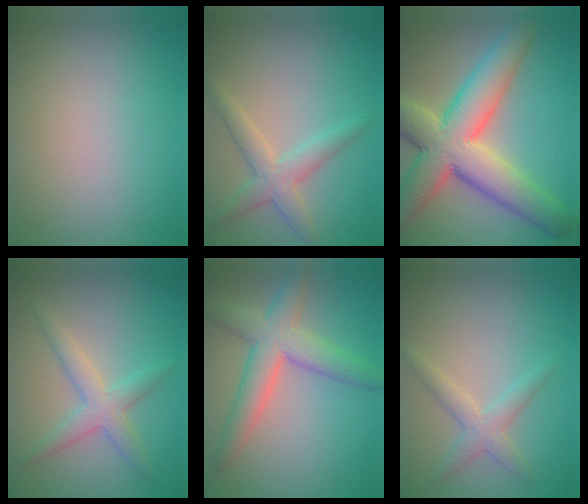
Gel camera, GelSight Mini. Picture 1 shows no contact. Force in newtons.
{"total": 3.1, "press": 3.1, "slide": 0.0}
{"total": 10.7, "press": 10.7, "slide": 0.8}
{"total": 3.0, "press": 3.0, "slide": 0.1}
{"total": 5.5, "press": 5.5, "slide": 0.2}
{"total": 2.4, "press": 2.4, "slide": 0.0}